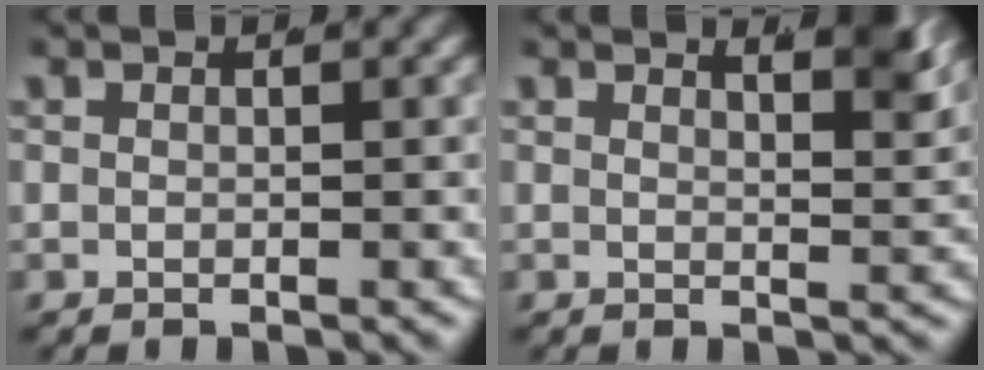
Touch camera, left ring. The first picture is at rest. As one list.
[{"total": 3.9, "force": [2.4, 0.3, 3.1], "torque": [-0.034, -0.010, 0.042]}]